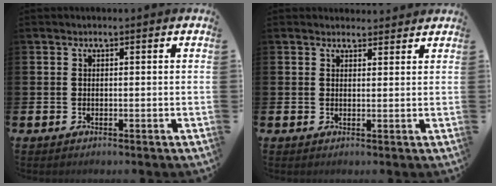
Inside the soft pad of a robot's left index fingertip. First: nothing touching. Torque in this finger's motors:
{"motor_torque": [0.82, -1.32, -0.01, -0.02]}